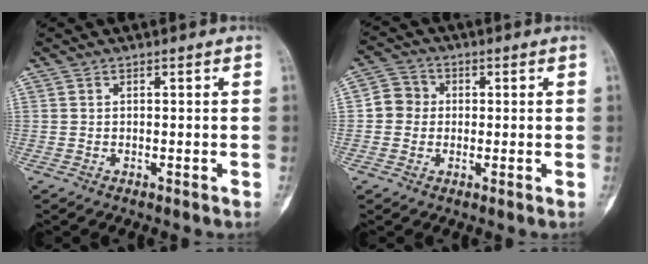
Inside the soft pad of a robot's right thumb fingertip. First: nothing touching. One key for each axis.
{"total": 5.0, "fx": 0.0, "fy": 4.7, "fz": 1.6, "tx": -0.007, "ty": 0.010, "tz": -0.010}